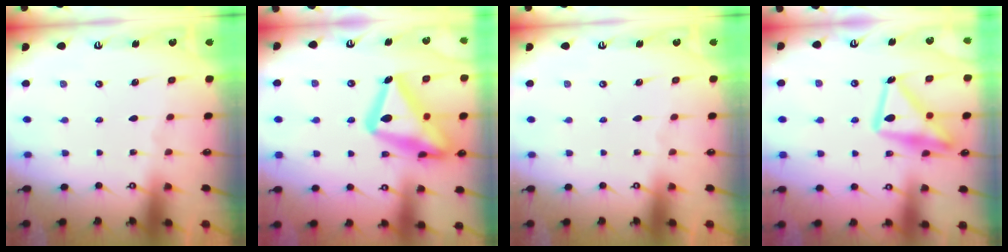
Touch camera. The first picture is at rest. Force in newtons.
{"total": 25.1, "press": 25.0, "slide": 1.6}
{"total": 0.0}
{"total": 17.4, "press": 17.3, "slide": 1.7}